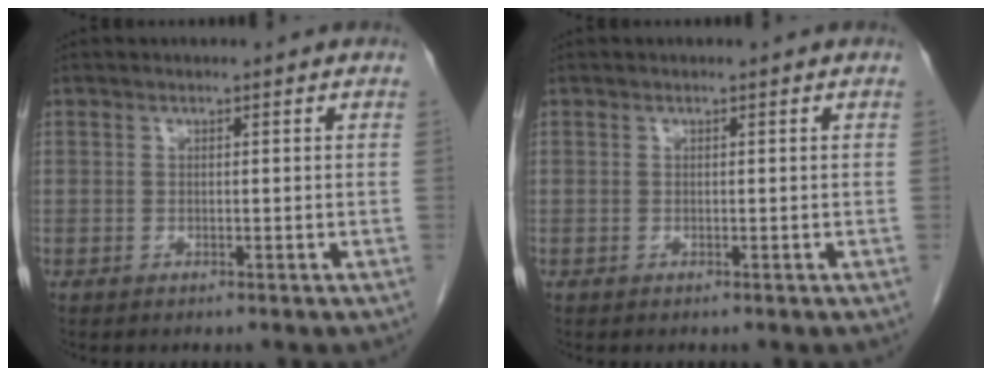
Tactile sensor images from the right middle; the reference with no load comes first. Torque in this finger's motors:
{"motor_torque": [0.00, 0.00, -0.03, -0.02]}